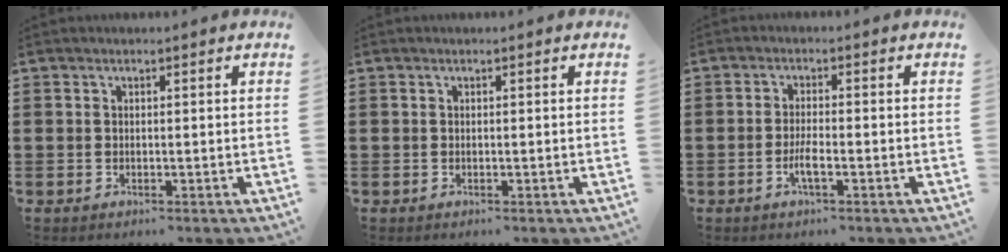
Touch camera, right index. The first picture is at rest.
{"total": 0.0}
{"total": 2.9, "force": [-1.3, 0.4, 2.6], "torque": [-0.052, -0.003, -0.024]}